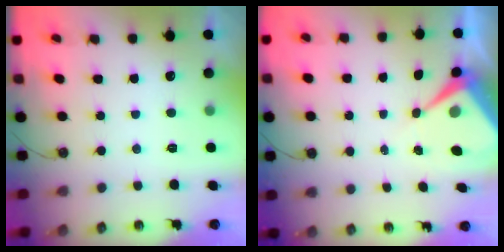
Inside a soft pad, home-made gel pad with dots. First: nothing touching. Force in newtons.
{"total": 6.9, "press": 6.9, "slide": 0.7}